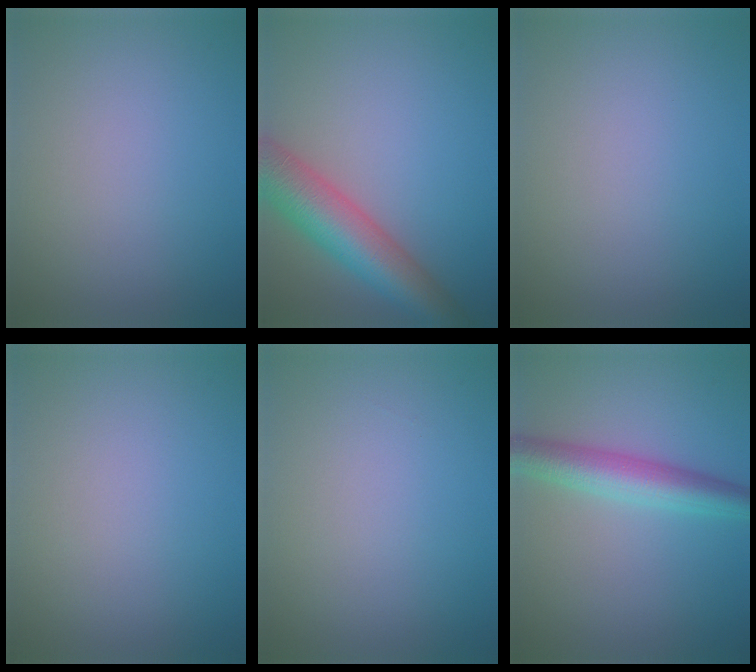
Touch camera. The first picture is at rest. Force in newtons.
{"total": 8.0, "press": 8.0, "slide": 0.3}
{"total": 0.0}
{"total": 0.0}
{"total": 0.0}
{"total": 4.9, "press": 4.9, "slide": 0.0}